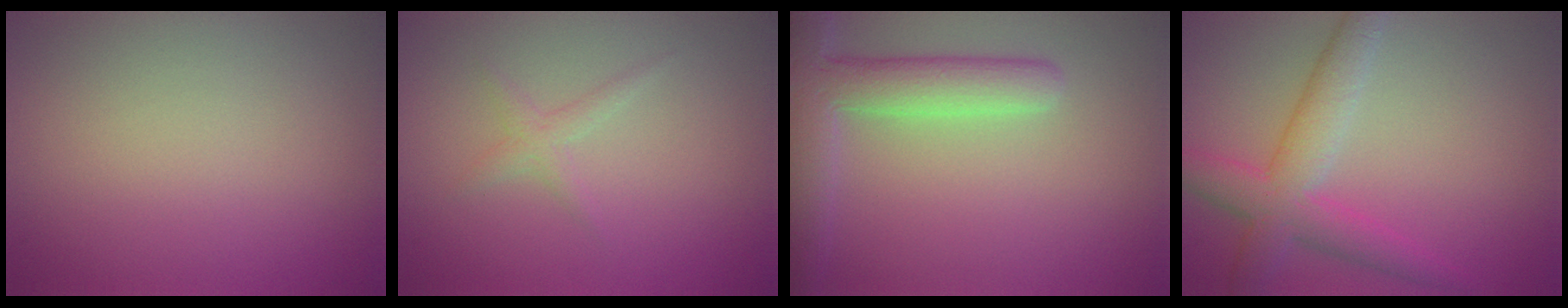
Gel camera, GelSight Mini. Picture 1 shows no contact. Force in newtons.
{"total": 1.2, "press": 1.2, "slide": 0.0}
{"total": 5.3, "press": 5.3, "slide": 0.4}
{"total": 4.9, "press": 4.8, "slide": 0.2}